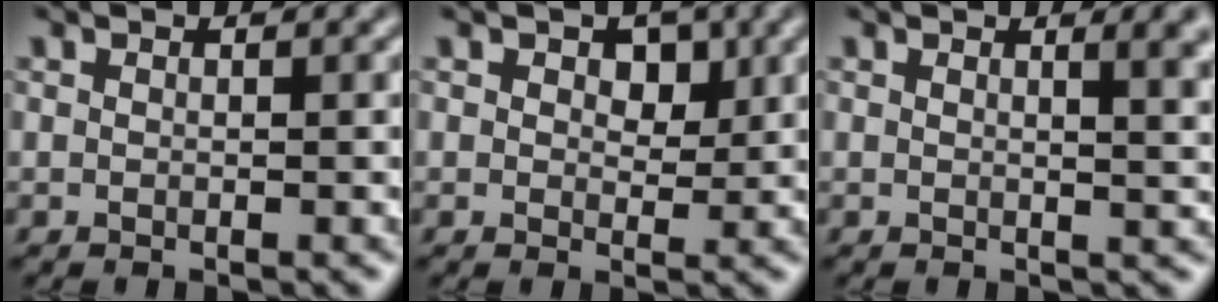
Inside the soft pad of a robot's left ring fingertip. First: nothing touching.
{"total": 2.4, "force": [0.8, 1.6, 1.6], "torque": [-0.023, -0.002, 0.008]}
{"total": 3.4, "force": [1.4, 1.3, 2.8], "torque": [-0.019, 0.004, 0.016]}